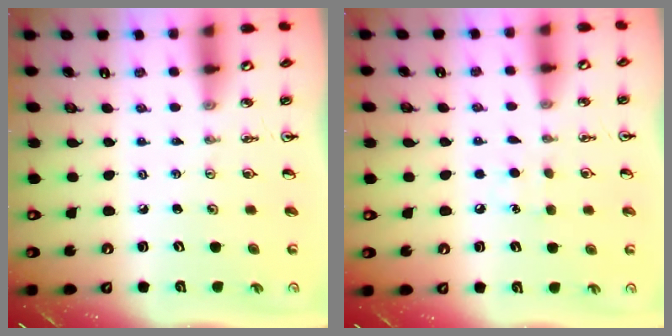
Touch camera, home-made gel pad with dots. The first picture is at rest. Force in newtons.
{"total": 6.3, "press": 6.3, "slide": 0.8}